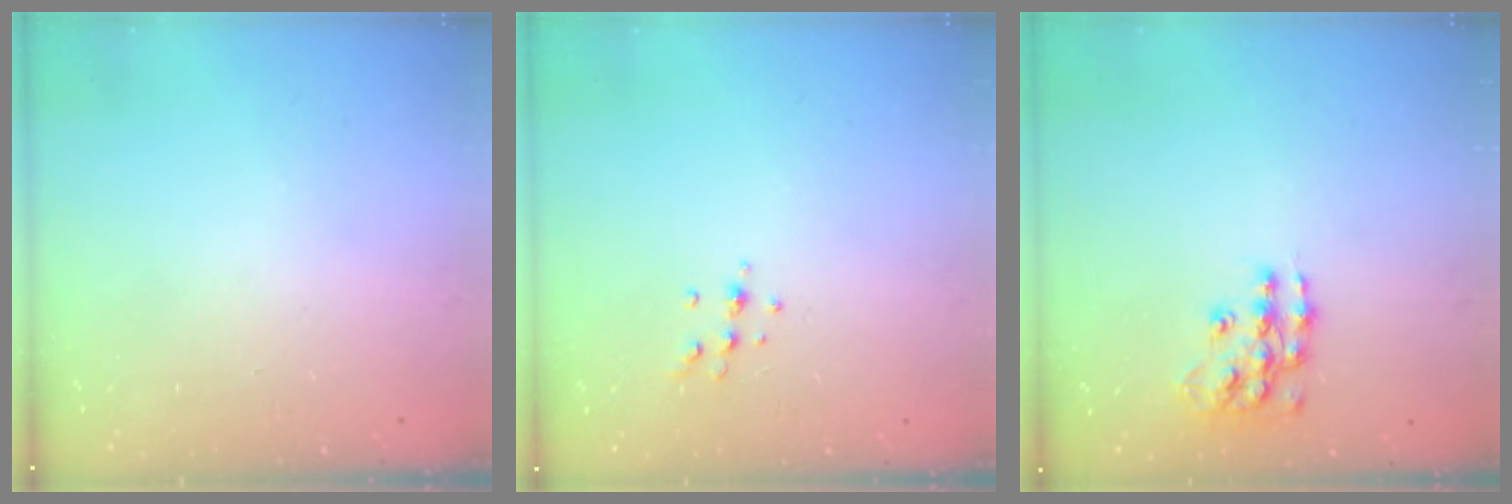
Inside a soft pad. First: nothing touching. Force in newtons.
{"total": 5.1, "press": 4.9, "slide": 1.1}
{"total": 11.7, "press": 11.6, "slide": 0.8}